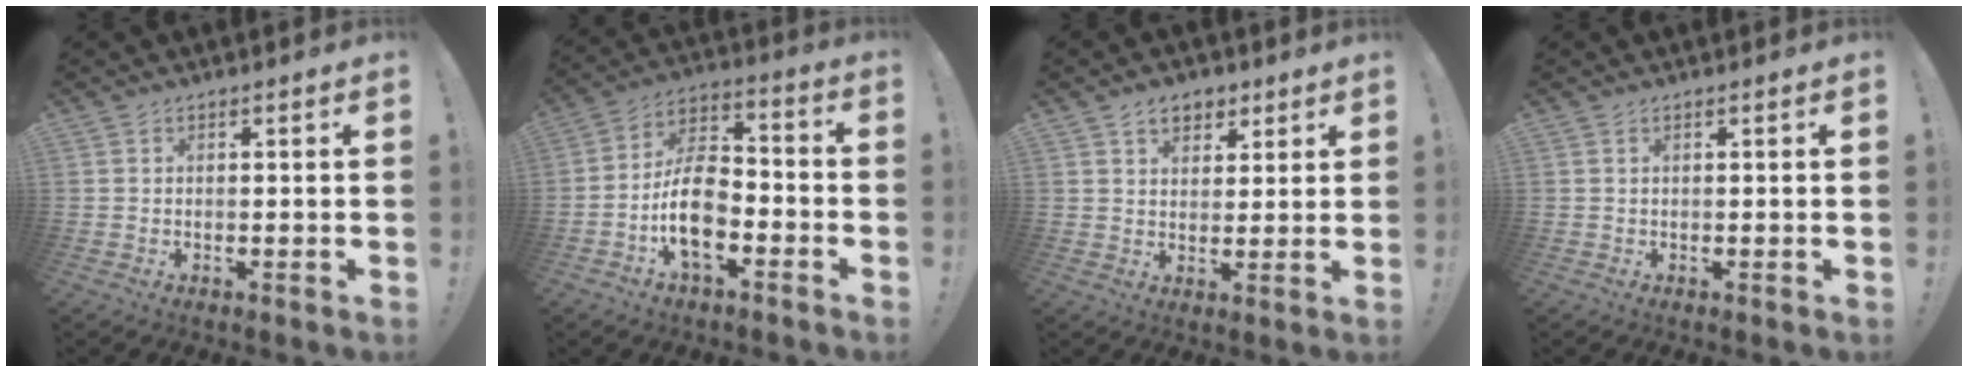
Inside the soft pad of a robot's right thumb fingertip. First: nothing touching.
{"total": 13.5, "force": [-5.2, 7.9, 9.6], "torque": [-0.189, 0.029, -0.088]}
{"total": 6.5, "force": [3.5, 4.9, 2.6], "torque": [-0.034, -0.011, 0.066]}
{"total": 0.0}